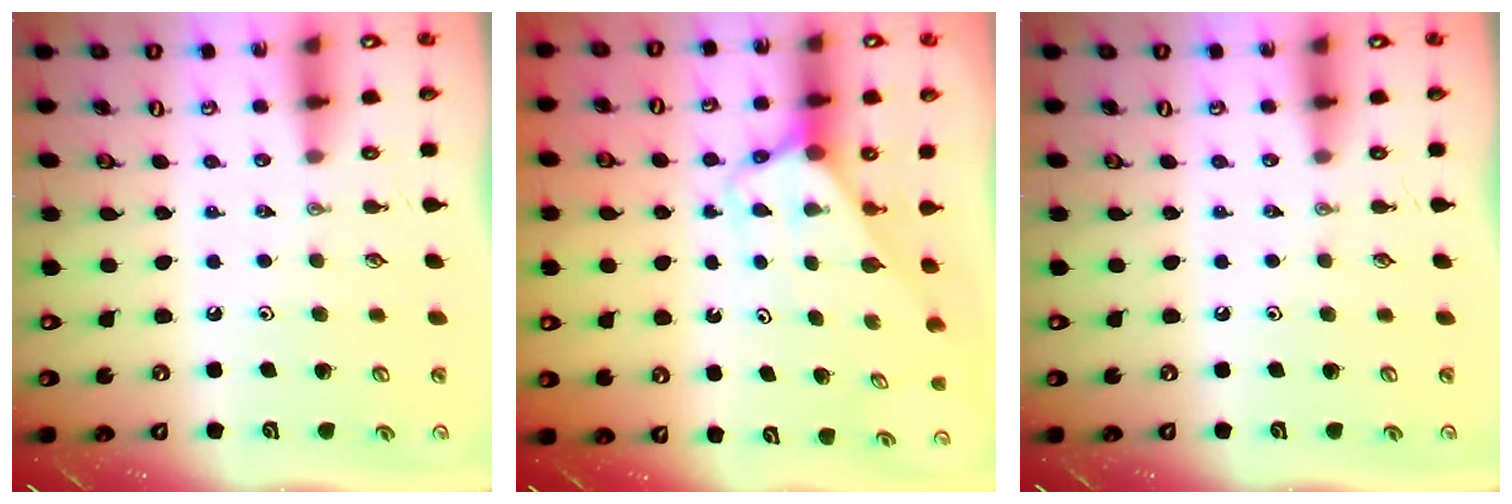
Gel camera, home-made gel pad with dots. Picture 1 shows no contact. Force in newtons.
{"total": 2.9, "press": 2.9, "slide": 0.2}
{"total": 0.0}